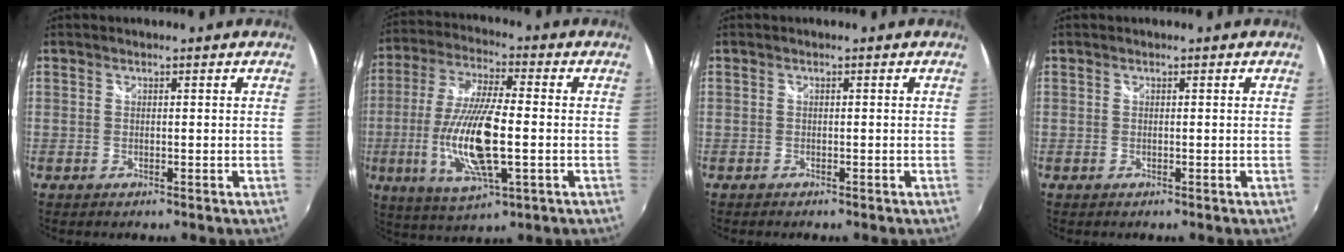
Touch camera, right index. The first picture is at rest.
{"total": 16.4, "force": [-3.2, 4.3, 15.5], "torque": [-0.315, -0.016, -0.057]}
{"total": 0.8, "force": [-0.7, 0.4, 0.2], "torque": [-0.009, -0.002, -0.012]}
{"total": 0.0}